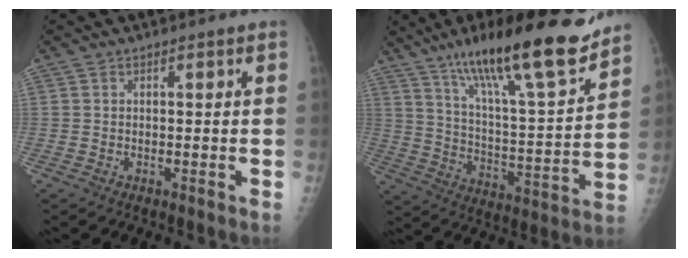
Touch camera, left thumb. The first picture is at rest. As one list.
[{"total": 23.2, "force": [16.6, 3.7, 15.9], "torque": [-0.232, -0.073, 0.276]}]